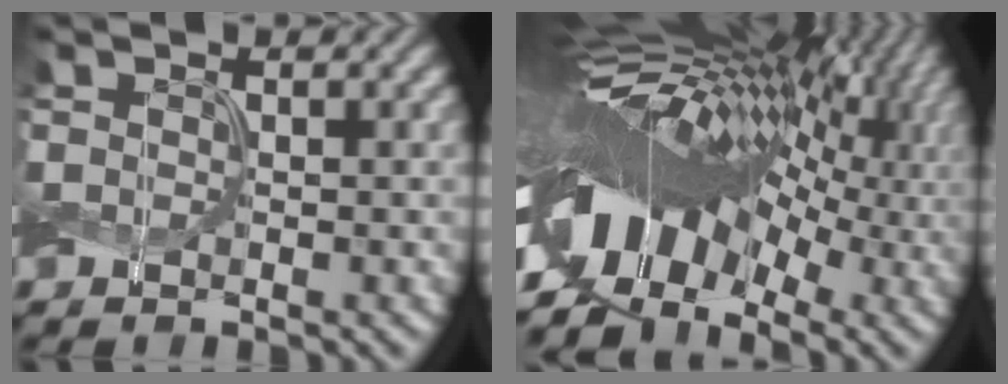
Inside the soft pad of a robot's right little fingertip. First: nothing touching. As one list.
[{"total": 16.0, "force": [-2.8, 8.9, 13.0], "torque": [-0.217, 0.028, -0.066]}]